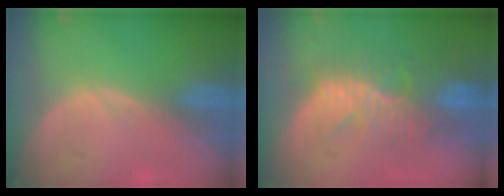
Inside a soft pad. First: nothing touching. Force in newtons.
{"total": 10.3, "press": 8.8, "slide": 5.4}